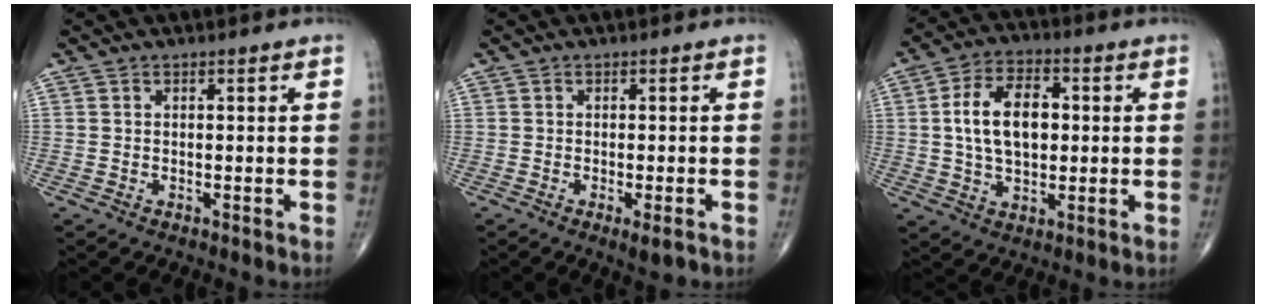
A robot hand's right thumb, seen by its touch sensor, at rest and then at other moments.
{"total": 2.7, "force": [-1.3, 0.7, 2.3], "torque": [-0.033, -0.004, -0.018]}
{"total": 12.2, "force": [1.3, 7.4, 9.6], "torque": [-0.154, 0.012, 0.021]}